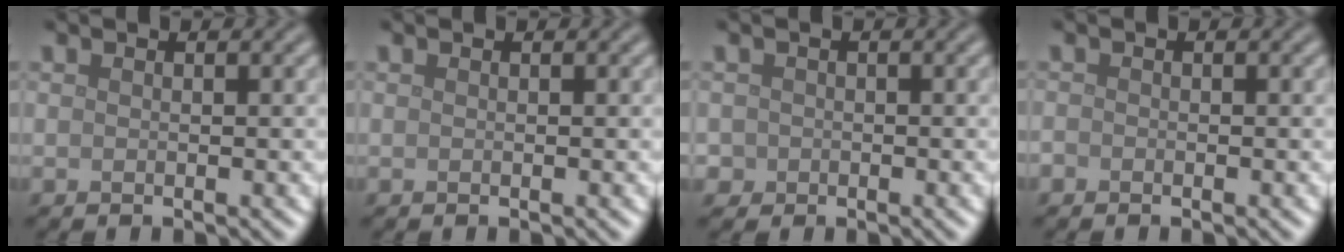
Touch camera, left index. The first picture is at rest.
{"total": 0.0}
{"total": 1.1, "force": [-0.2, 1.0, 0.0], "torque": [0.011, -0.003, -0.006]}
{"total": 0.5, "force": [-0.4, 0.3, 0.1], "torque": [0.001, -0.003, -0.009]}